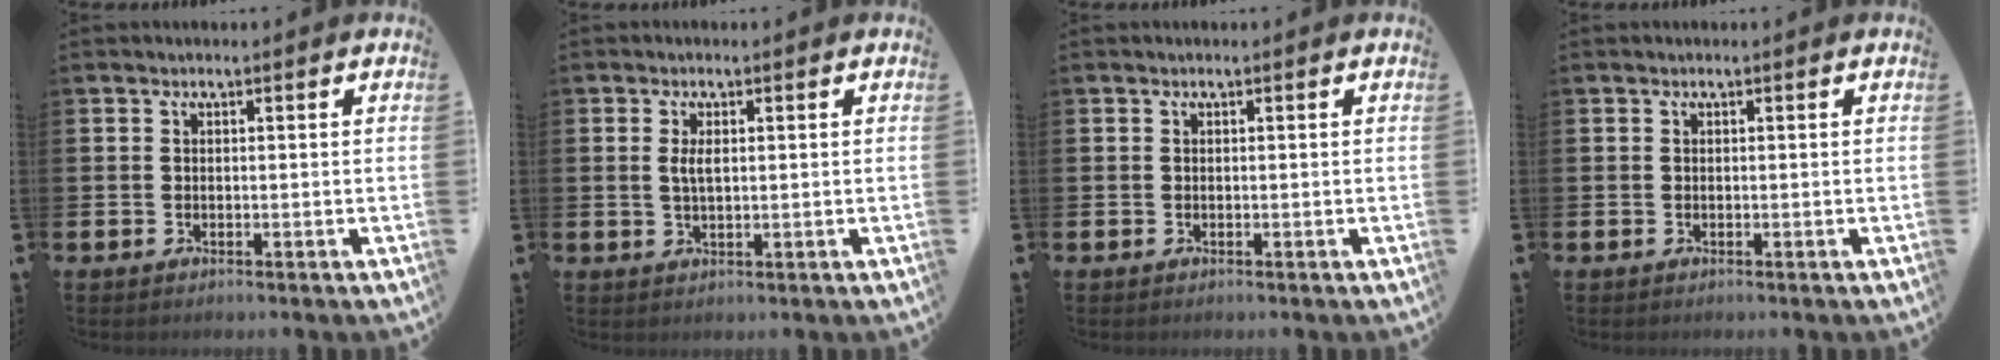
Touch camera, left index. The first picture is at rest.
{"total": 2.4, "force": [0.7, 1.0, 2.1], "torque": [-0.045, 0.005, 0.011]}
{"total": 0.0}
{"total": 0.0}